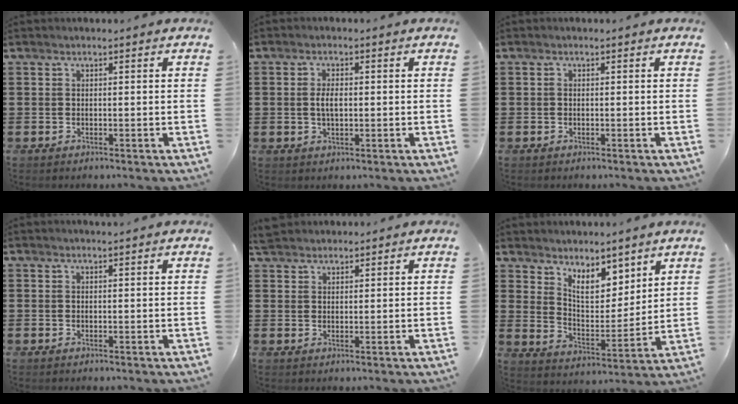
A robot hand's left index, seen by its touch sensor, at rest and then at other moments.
{"total": 2.8, "force": [0.0, 1.2, 2.5], "torque": [-0.051, 0.003, -0.002]}
{"total": 0.5, "force": [-0.1, 0.2, 0.5], "torque": [-0.012, -0.002, -0.001]}
{"total": 0.6, "force": [0.5, -0.1, 0.3], "torque": [-0.006, -0.002, 0.010]}
{"total": 2.4, "force": [2.3, 0.7, 0.2], "torque": [-0.011, 0.001, 0.045]}
{"total": 7.1, "force": [5.8, 3.0, 2.8], "torque": [-0.061, -0.025, 0.106]}